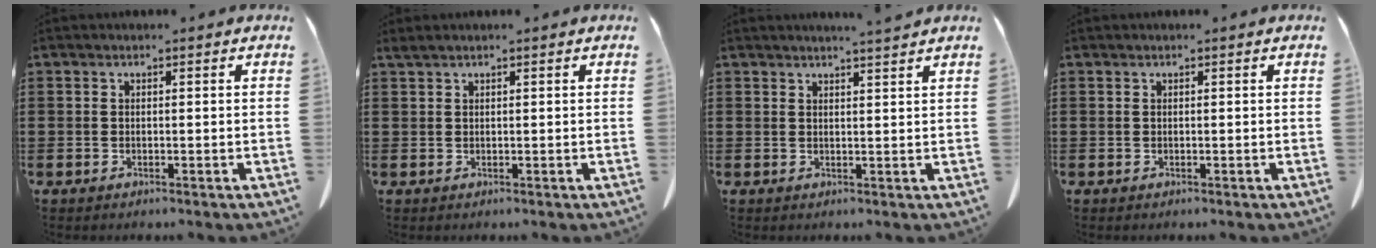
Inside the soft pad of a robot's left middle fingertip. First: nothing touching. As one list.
[{"total": 0.9, "force": [0.7, 0.1, 0.5], "torque": [-0.014, -0.002, 0.013]}, {"total": 2.0, "force": [1.9, -0.5, 0.4], "torque": [-0.011, -0.004, 0.037]}, {"total": 0.0}]